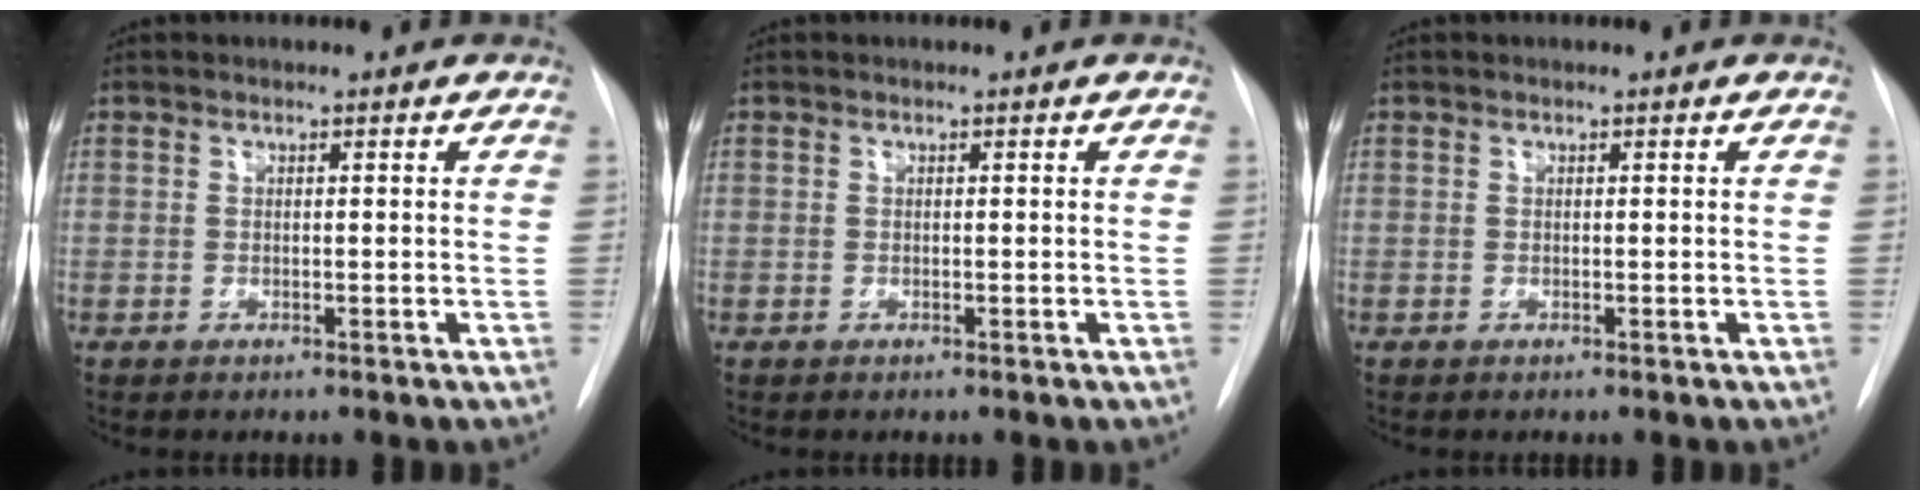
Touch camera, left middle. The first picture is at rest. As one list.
[{"total": 0.0}, {"total": 0.0}]